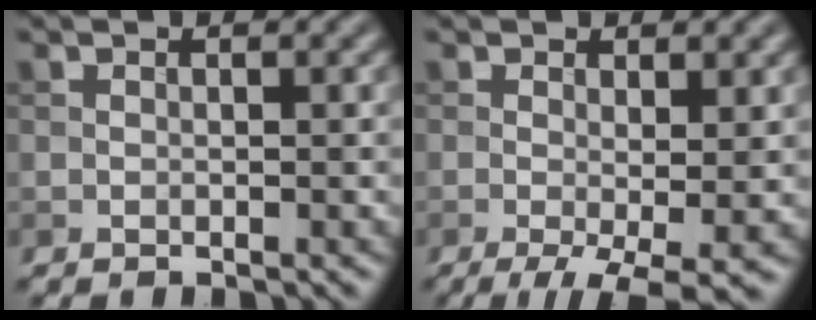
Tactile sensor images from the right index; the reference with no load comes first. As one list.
[{"total": 5.2, "force": [-1.4, 1.4, 4.8], "torque": [-0.080, -0.015, -0.020]}]